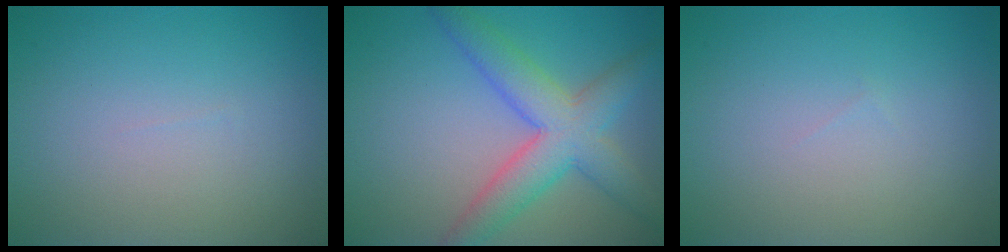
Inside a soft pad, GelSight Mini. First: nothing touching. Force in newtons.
{"total": 6.3, "press": 6.3, "slide": 0.3}
{"total": 0.0}